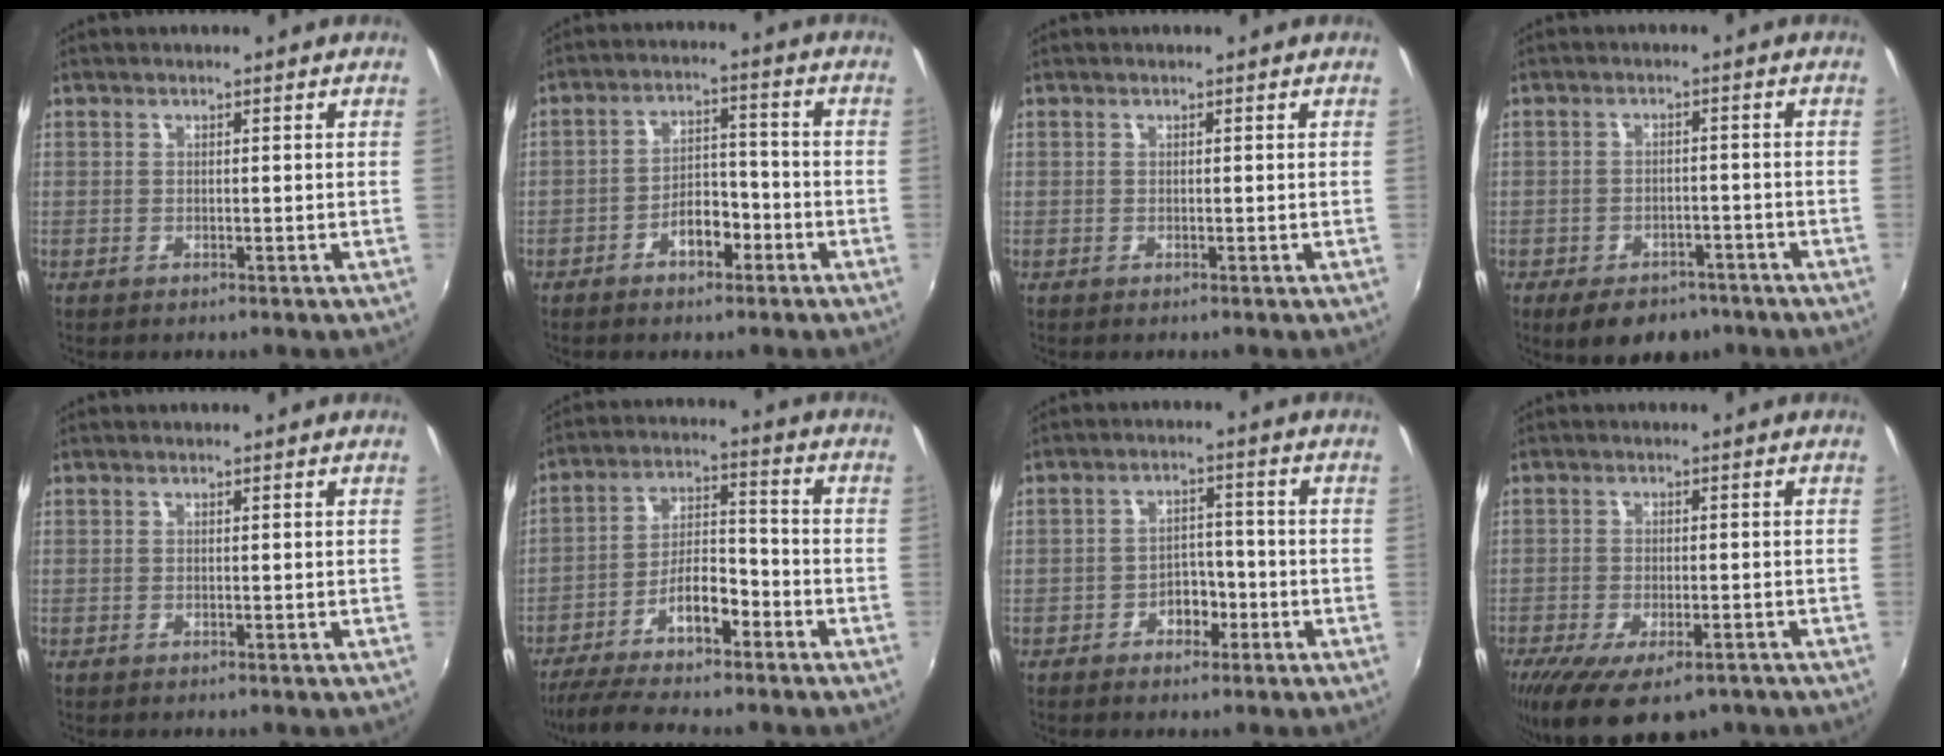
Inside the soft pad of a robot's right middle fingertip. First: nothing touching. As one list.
[{"total": 5.8, "force": [-3.4, 3.1, 3.6], "torque": [-0.065, 0.016, -0.047]}, {"total": 0.0}, {"total": 9.1, "force": [-6.2, 5.2, 4.1], "torque": [-0.087, -0.001, -0.082]}, {"total": 0.0}, {"total": 12.4, "force": [-8.8, 3.3, 8.1], "torque": [-0.165, 0.013, -0.156]}, {"total": 4.5, "force": [-2.4, 3.1, 2.1], "torque": [-0.037, 0.009, -0.033]}, {"total": 12.6, "force": [-8.2, 5.1, 8.1], "torque": [-0.169, -0.046, -0.125]}]